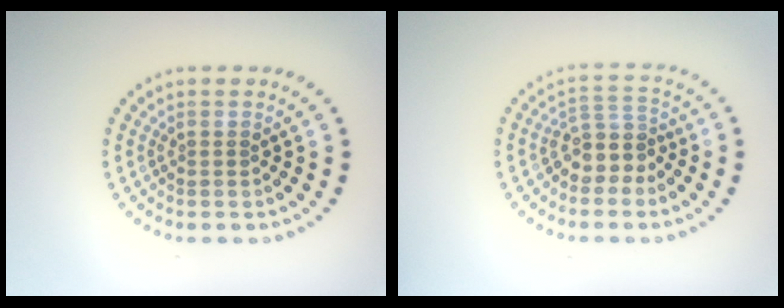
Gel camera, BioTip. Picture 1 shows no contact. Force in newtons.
{"total": 3.2, "press": 2.6, "slide": 1.9}